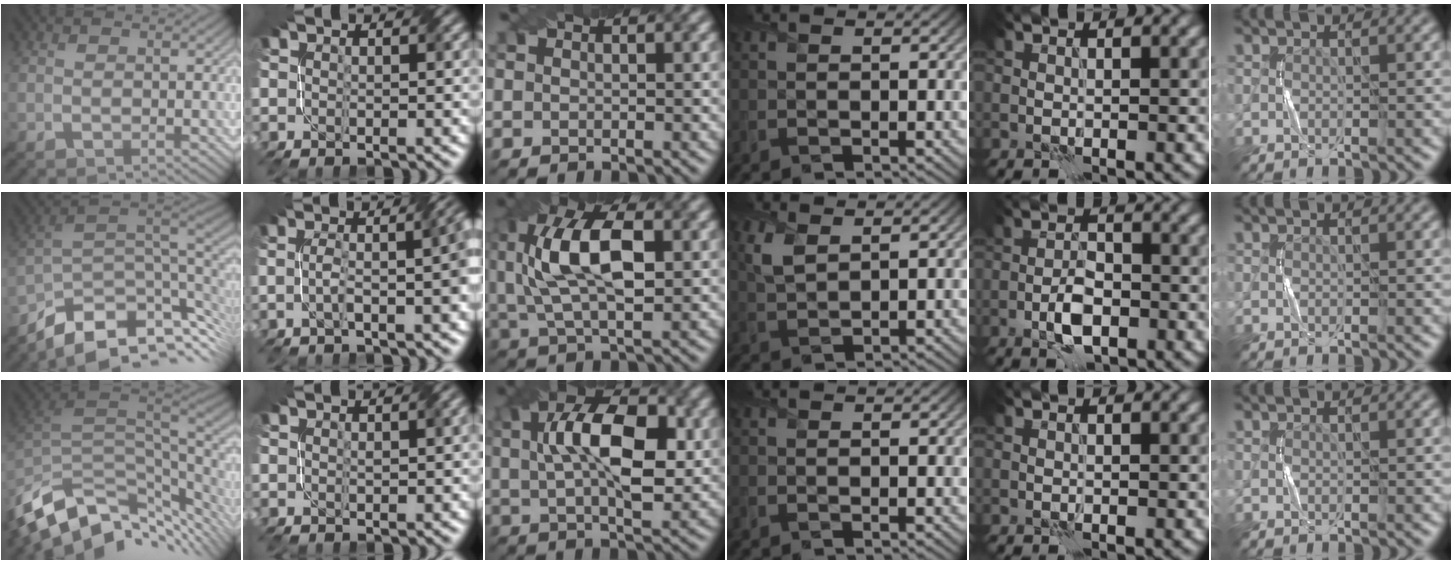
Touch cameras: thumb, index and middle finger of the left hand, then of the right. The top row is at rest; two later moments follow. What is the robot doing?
{"motion": "twist", "object": "screw"}